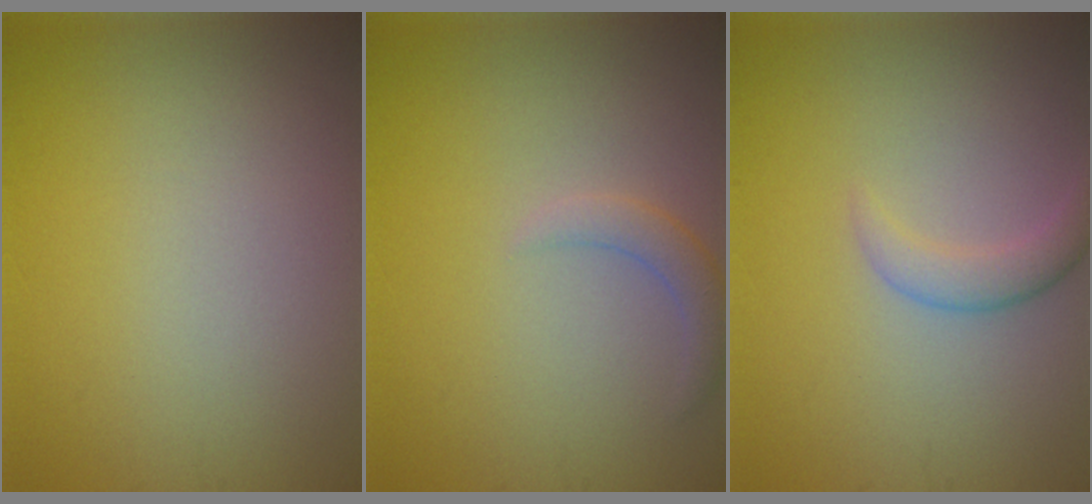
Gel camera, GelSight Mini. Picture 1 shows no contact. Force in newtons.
{"total": 1.6, "press": 1.6, "slide": 0.1}
{"total": 1.9, "press": 1.9, "slide": 0.0}